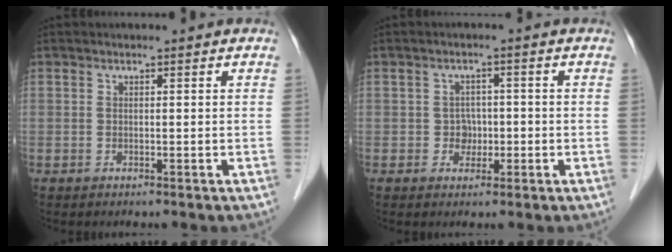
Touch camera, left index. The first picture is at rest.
{"total": 2.6, "force": [-0.7, 2.2, 1.1], "torque": [-0.010, 0.006, -0.008]}